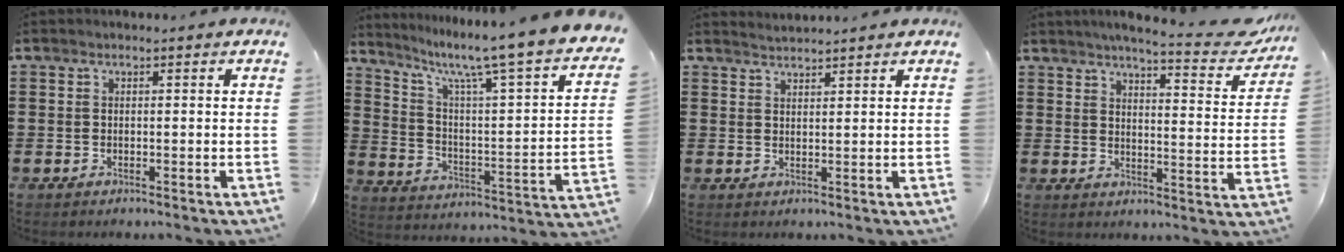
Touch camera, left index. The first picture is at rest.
{"total": 8.4, "force": [6.4, -0.2, 5.4], "torque": [-0.123, -0.060, 0.091]}
{"total": 1.7, "force": [1.7, -0.2, -0.1], "torque": [-0.001, 0.001, 0.034]}
{"total": 5.4, "force": [4.7, -0.2, 2.7], "torque": [-0.056, -0.036, 0.074]}